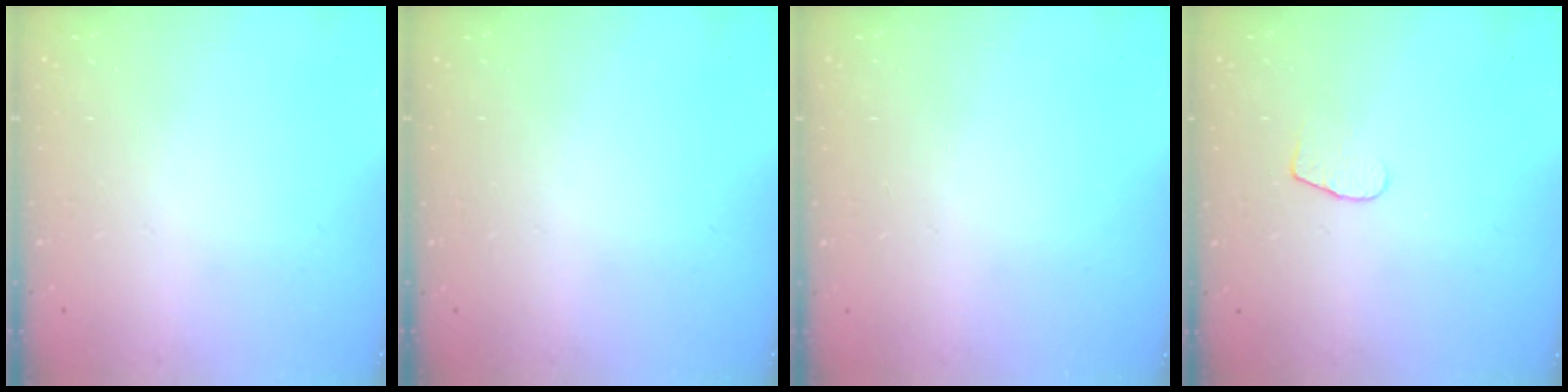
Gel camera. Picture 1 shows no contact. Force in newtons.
{"total": 0.0}
{"total": 0.6, "press": 0.6, "slide": 0.2}
{"total": 5.4, "press": 5.4, "slide": 0.5}